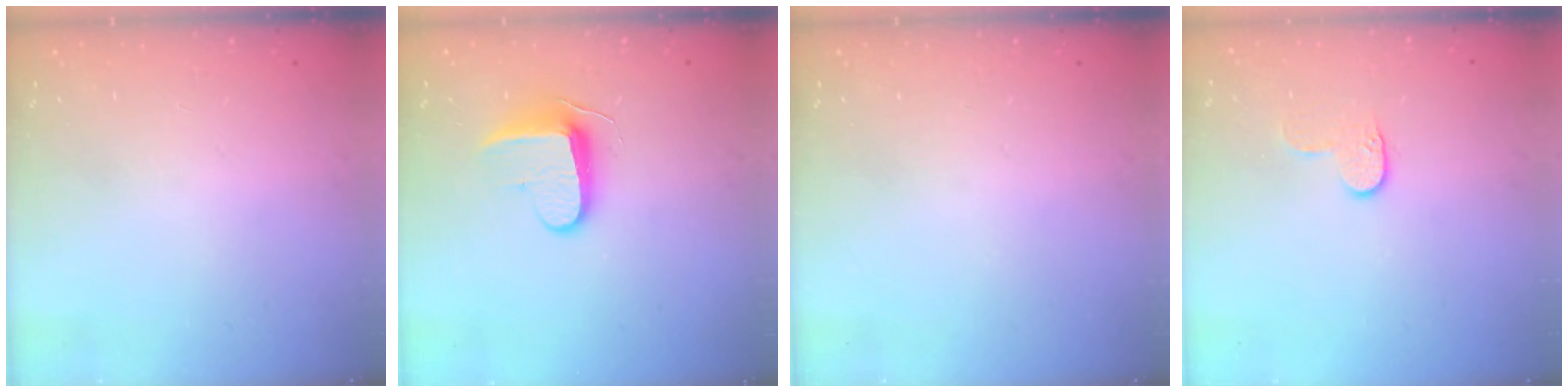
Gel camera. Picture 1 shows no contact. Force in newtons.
{"total": 8.7, "press": 8.7, "slide": 0.9}
{"total": 0.0}
{"total": 4.6, "press": 4.6, "slide": 0.3}